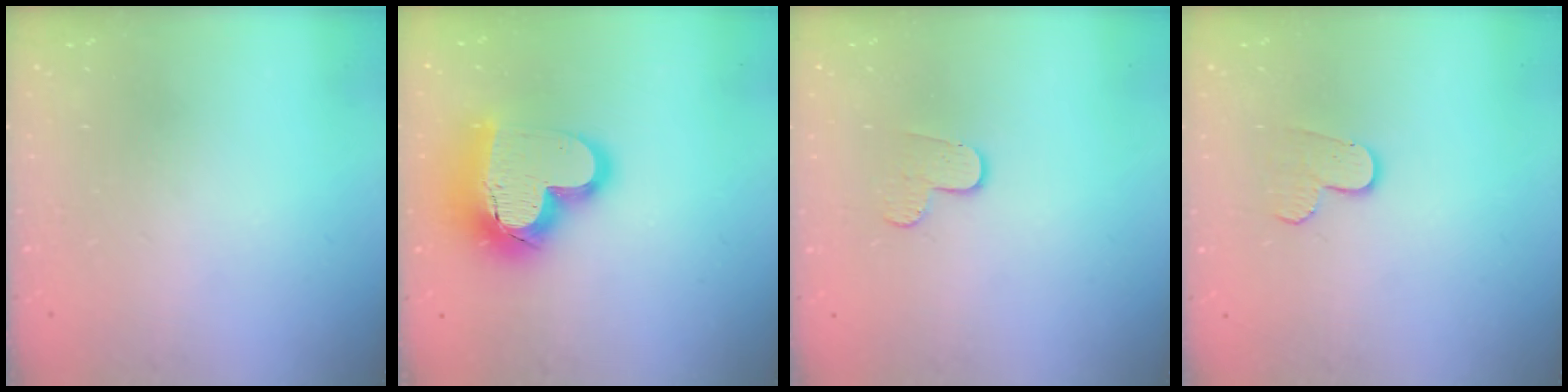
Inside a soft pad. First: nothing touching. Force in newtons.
{"total": 19.2, "press": 19.2, "slide": 1.6}
{"total": 6.0, "press": 6.0, "slide": 0.5}
{"total": 6.6, "press": 6.6, "slide": 0.6}